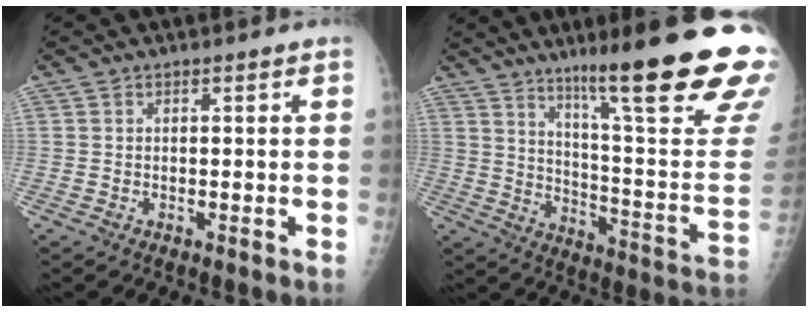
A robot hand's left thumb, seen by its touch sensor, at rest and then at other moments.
{"total": 27.8, "force": [17.7, 2.5, 21.3], "torque": [-0.248, -0.091, 0.263]}